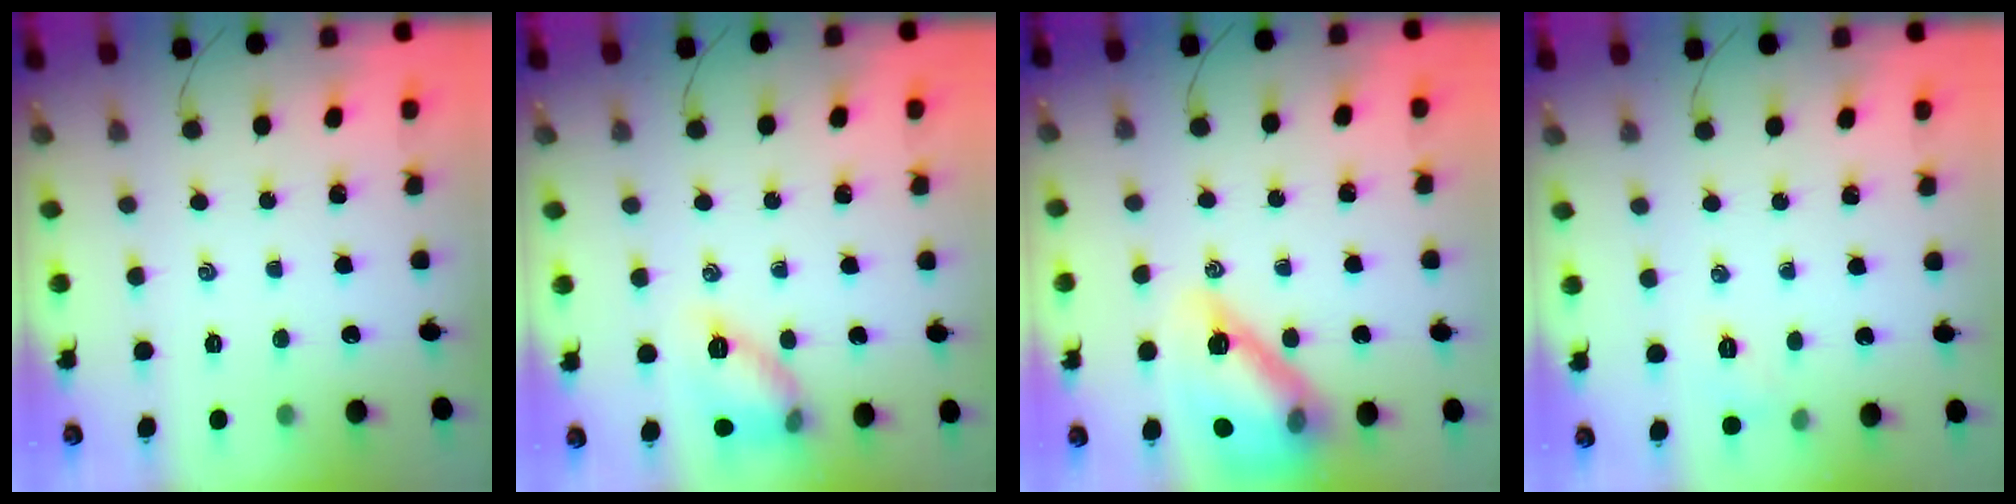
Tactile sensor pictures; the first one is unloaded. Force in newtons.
{"total": 11.5, "press": 11.5, "slide": 0.6}
{"total": 20.5, "press": 20.2, "slide": 3.4}
{"total": 5.6, "press": 5.4, "slide": 1.5}